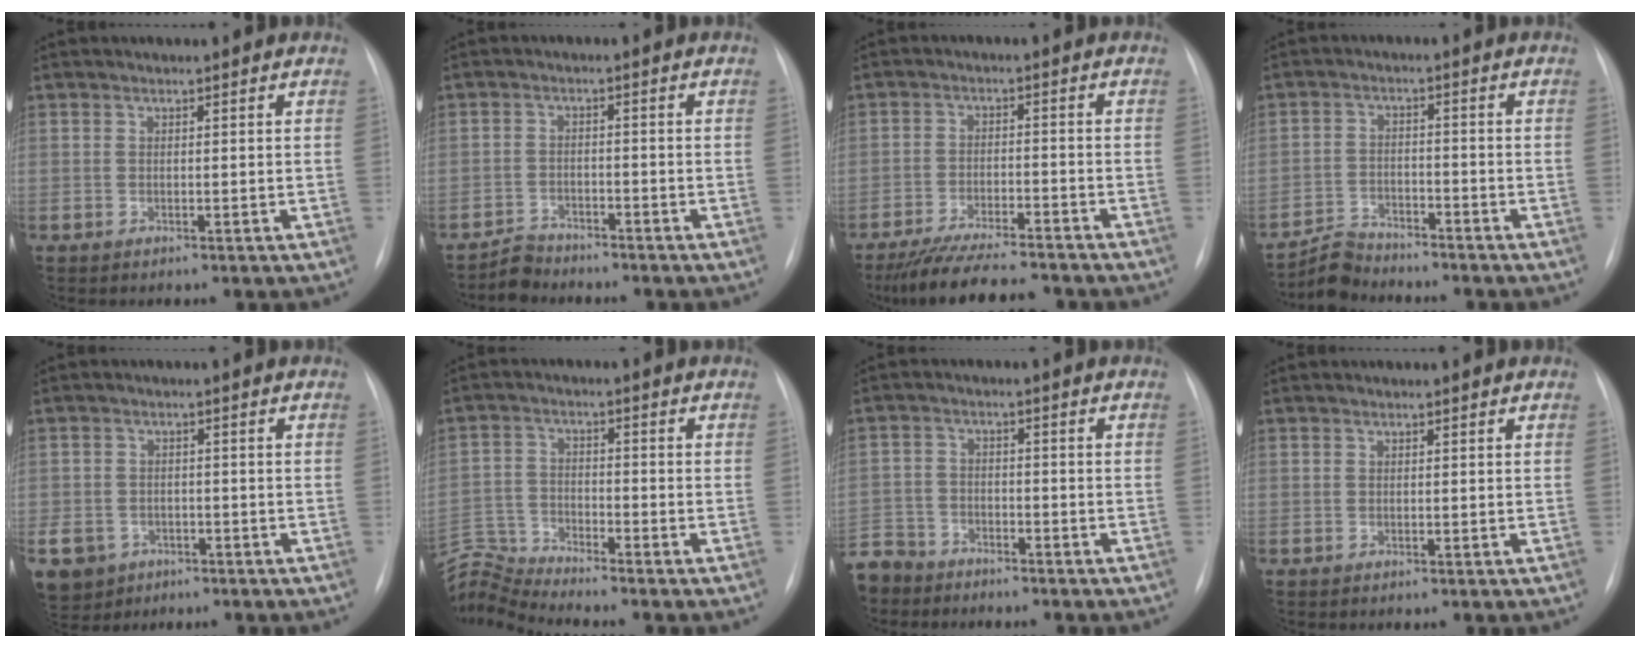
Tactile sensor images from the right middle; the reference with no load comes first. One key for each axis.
{"total": 3.1, "fx": -2.9, "fy": 0.8, "fz": -0.7, "tx": 0.013, "ty": -0.005, "tz": -0.053}
{"total": 13.0, "fx": -11.5, "fy": 1.7, "fz": 5.8, "tx": -0.093, "ty": -0.012, "tz": -0.176}
{"total": 4.6, "fx": -4.5, "fy": 0.7, "fz": -0.6, "tx": 0.009, "ty": -0.006, "tz": -0.082}
{"total": 11.2, "fx": -5.5, "fy": 9.1, "fz": 3.5, "tx": -0.105, "ty": 0.005, "tz": -0.078}
{"total": 8.5, "fx": -8.3, "fy": -1.9, "fz": -0.2, "tx": -0.010, "ty": 0.013, "tz": -0.162}
{"total": 10.3, "fx": -8.4, "fy": 5.5, "fz": 2.0, "tx": -0.067, "ty": 0.000, "tz": -0.153}
{"total": 0.0}